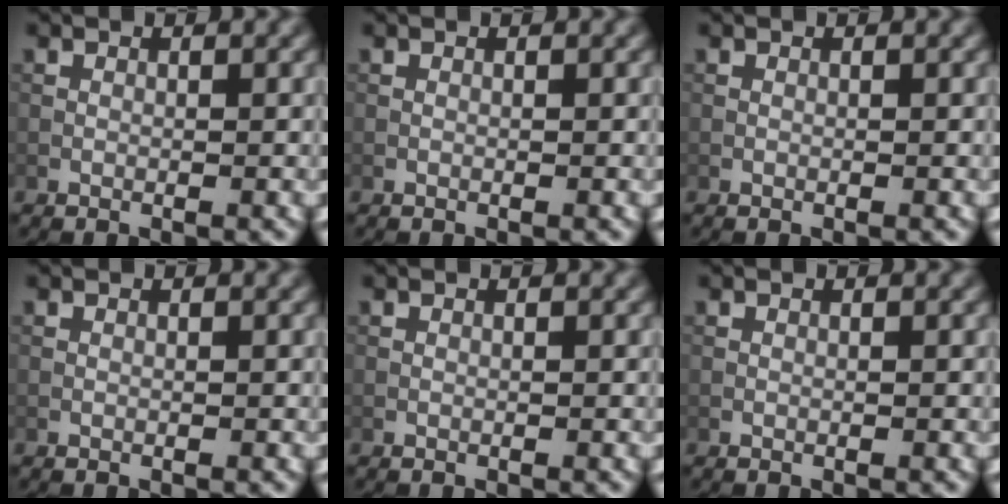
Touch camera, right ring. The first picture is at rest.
{"total": 0.0}
{"total": 0.0}
{"total": 0.0}
{"total": 0.0}
{"total": 0.0}